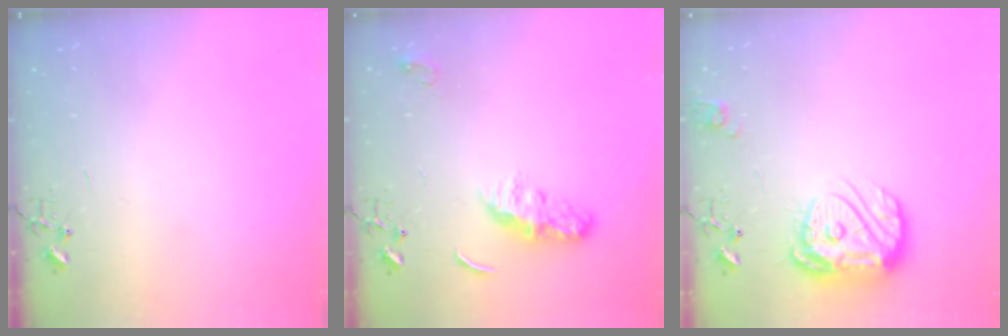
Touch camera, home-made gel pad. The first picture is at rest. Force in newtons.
{"total": 8.9, "press": 8.9, "slide": 0.1}
{"total": 17.3, "press": 17.2, "slide": 1.9}